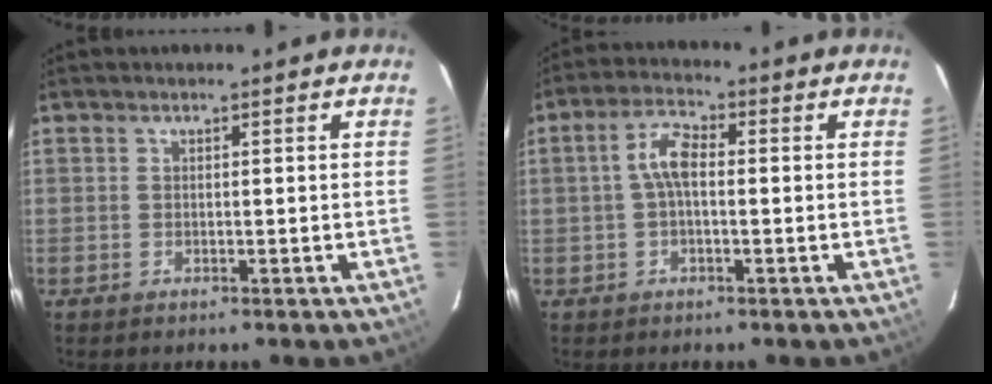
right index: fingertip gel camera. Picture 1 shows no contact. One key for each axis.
{"total": 5.2, "fx": -0.1, "fy": 2.3, "fz": 4.7, "tx": -0.098, "ty": 0.017, "tz": -0.002}